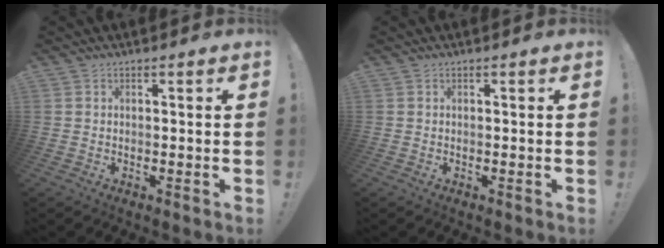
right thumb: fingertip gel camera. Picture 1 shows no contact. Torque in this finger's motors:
{"motor_torque": [0.00, 0.00, 0.00, 0.00, 0.01]}